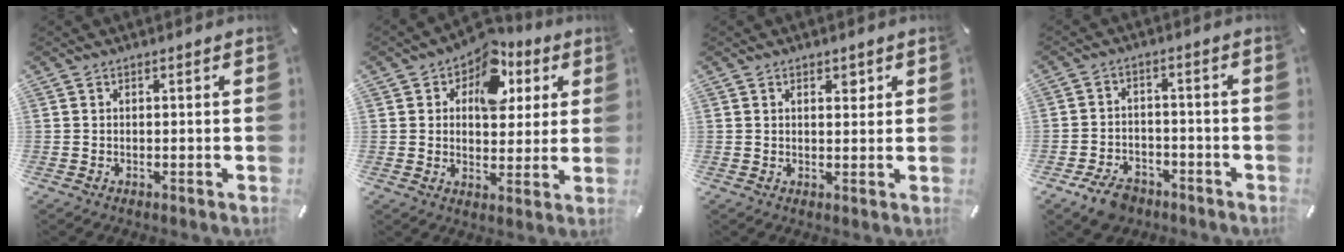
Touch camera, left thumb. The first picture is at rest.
{"total": 11.7, "force": [5.5, 7.8, 6.8], "torque": [-0.091, -0.024, 0.094]}
{"total": 2.2, "force": [1.1, 1.4, 1.3], "torque": [-0.012, -0.003, 0.014]}
{"total": 6.5, "force": [-4.5, 3.9, 2.5], "torque": [-0.045, 0.029, -0.083]}